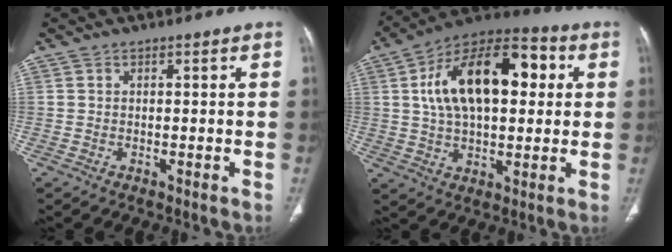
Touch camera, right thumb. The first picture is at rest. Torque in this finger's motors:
{"motor_torque": [2.45, 2.55, 0.93, -0.48, 0.18]}